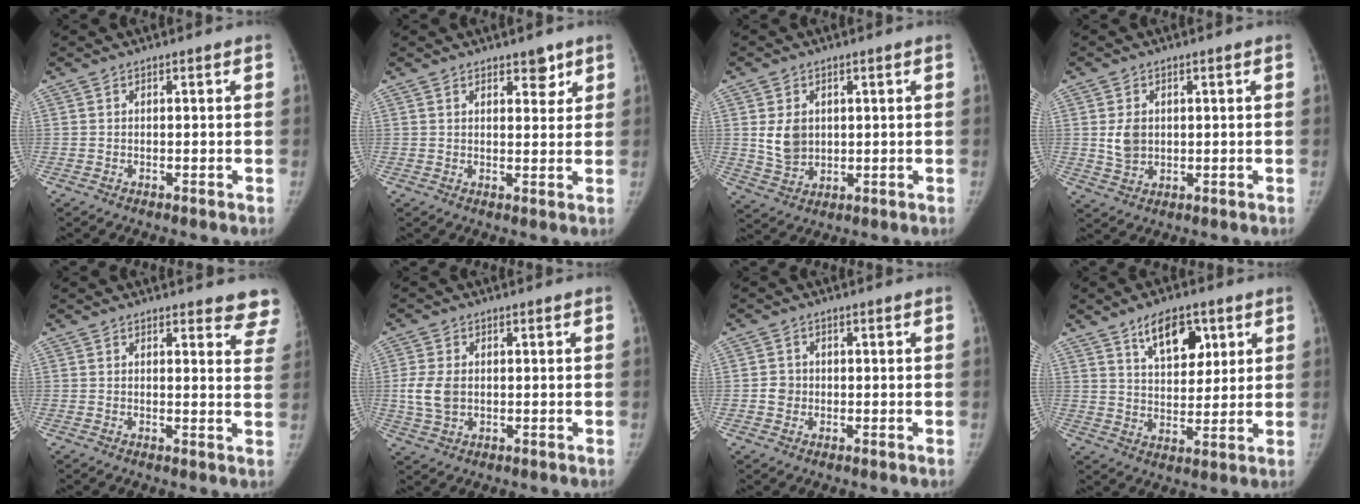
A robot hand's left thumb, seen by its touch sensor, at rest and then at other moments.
{"total": 3.4, "force": [2.3, 1.8, 1.8], "torque": [0.007, -0.020, 0.032]}
{"total": 6.2, "force": [1.2, 4.9, 3.5], "torque": [-0.038, -0.019, 0.035]}
{"total": 4.6, "force": [0.6, 3.6, 2.7], "torque": [-0.032, -0.013, 0.020]}
{"total": 7.9, "force": [7.4, 2.2, 1.5], "torque": [0.032, -0.040, 0.050]}
{"total": 5.7, "force": [0.0, 4.1, 4.0], "torque": [-0.078, -0.006, 0.006]}
{"total": 2.5, "force": [-0.4, 2.4, 0.5], "torque": [0.010, 0.001, -0.007]}
{"total": 10.2, "force": [5.5, 5.6, 6.5], "torque": [-0.066, -0.036, 0.092]}